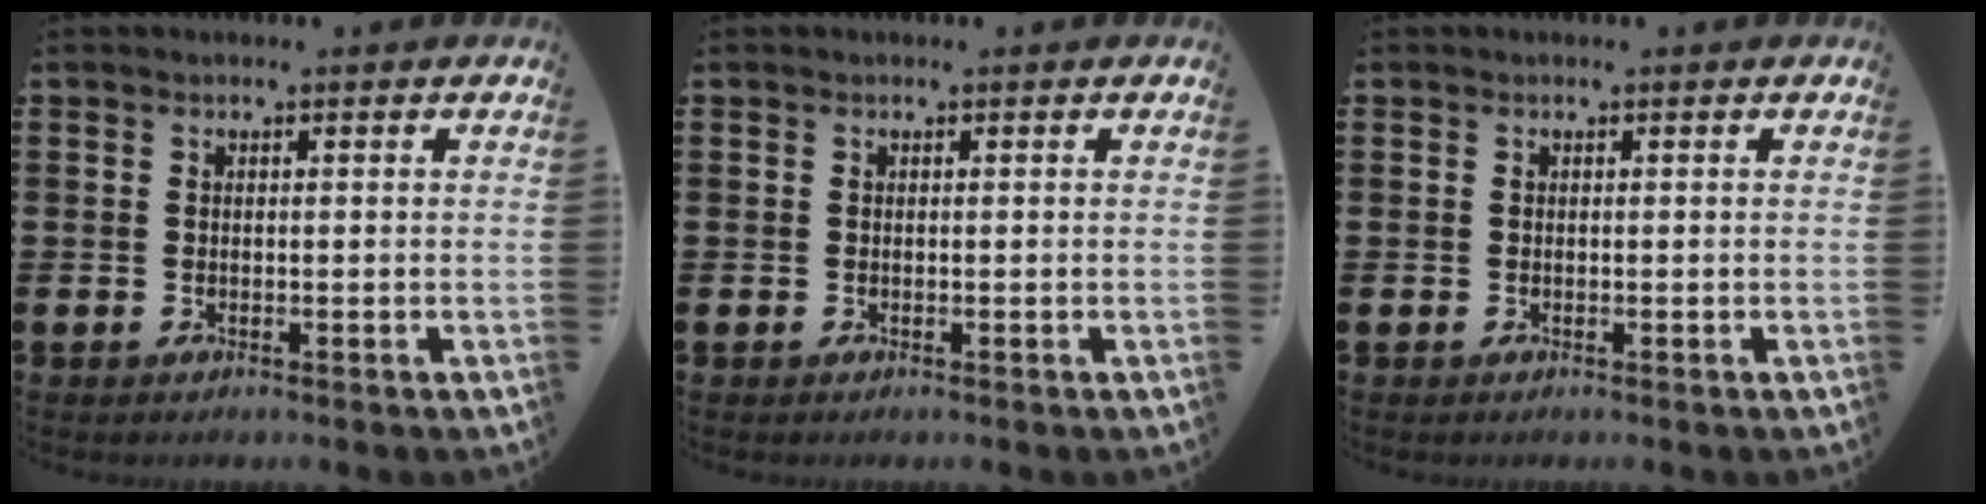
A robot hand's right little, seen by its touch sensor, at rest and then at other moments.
{"total": 0.0}
{"total": 0.0}